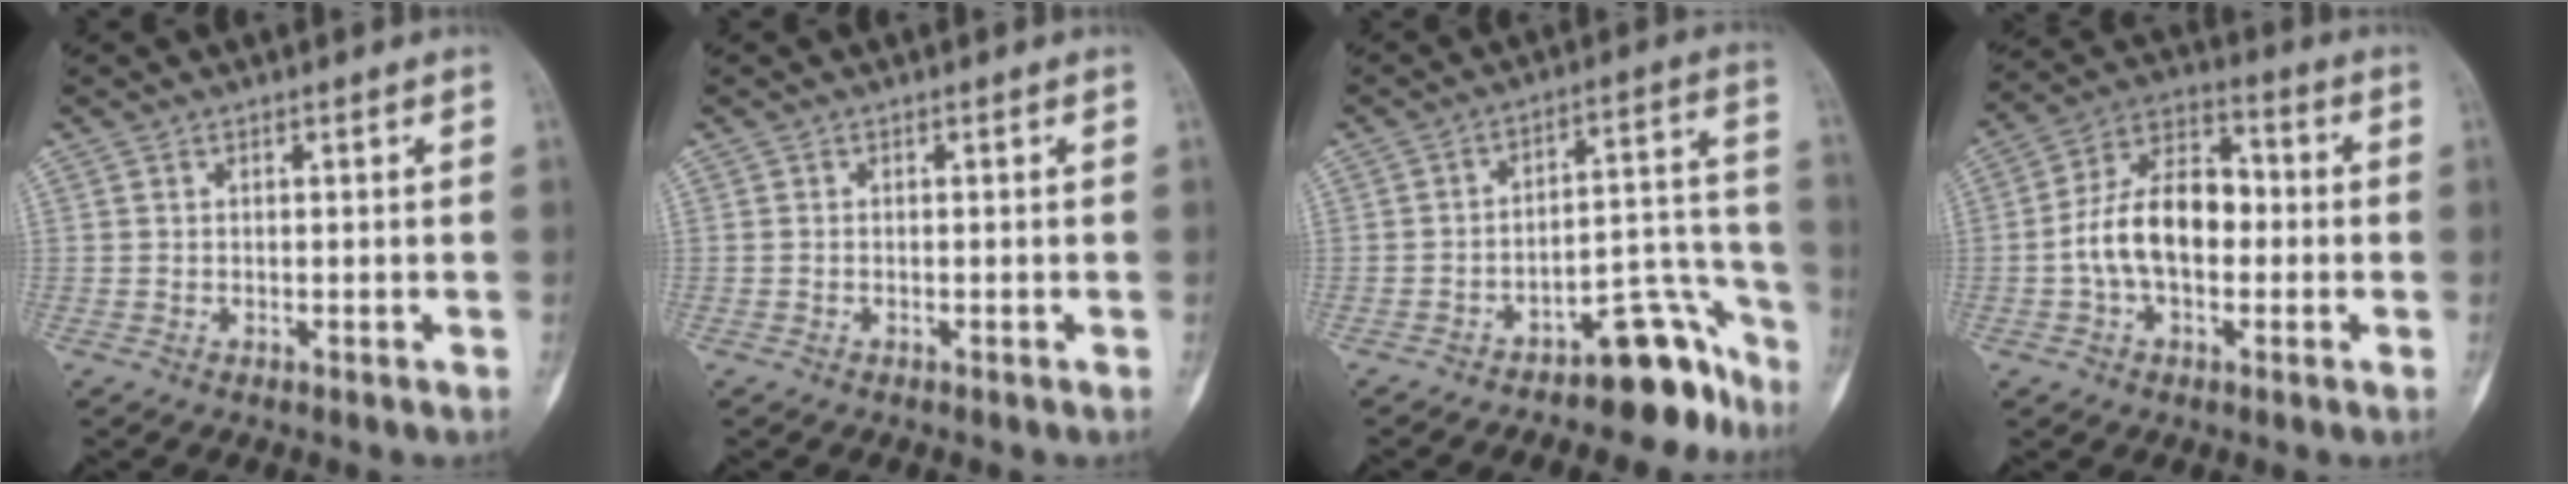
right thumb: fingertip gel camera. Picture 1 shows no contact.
{"total": 0.0}
{"total": 12.3, "force": [-9.8, 4.4, 5.9], "torque": [-0.023, 0.134, -0.148]}
{"total": 13.6, "force": [-1.2, 8.3, 10.7], "torque": [-0.179, 0.041, -0.029]}